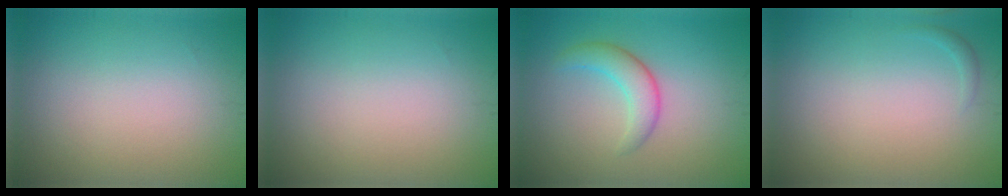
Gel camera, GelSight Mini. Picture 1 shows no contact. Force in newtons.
{"total": 0.0}
{"total": 2.9, "press": 2.9, "slide": 0.1}
{"total": 0.6, "press": 0.6, "slide": 0.1}